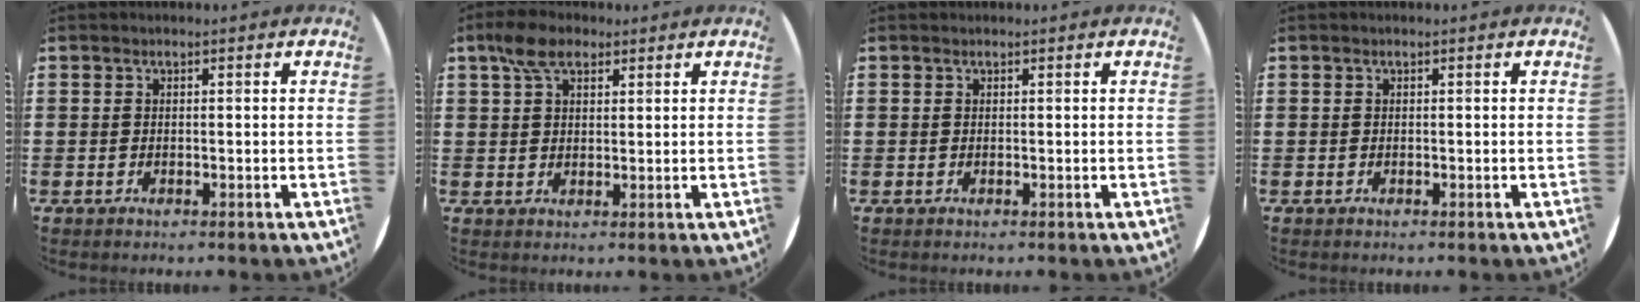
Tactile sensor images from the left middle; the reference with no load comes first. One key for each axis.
{"total": 4.9, "fx": 3.2, "fy": 2.6, "fz": 2.6, "tx": -0.051, "ty": 0.009, "tz": 0.058}
{"total": 0.0}
{"total": 0.0}